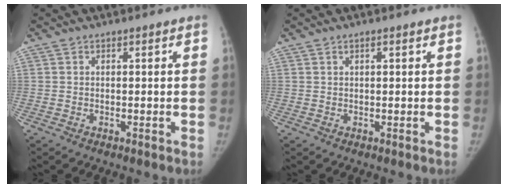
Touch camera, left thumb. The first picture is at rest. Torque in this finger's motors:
{"motor_torque": [-0.21, 0.02, -0.35, 0.20, -0.03]}